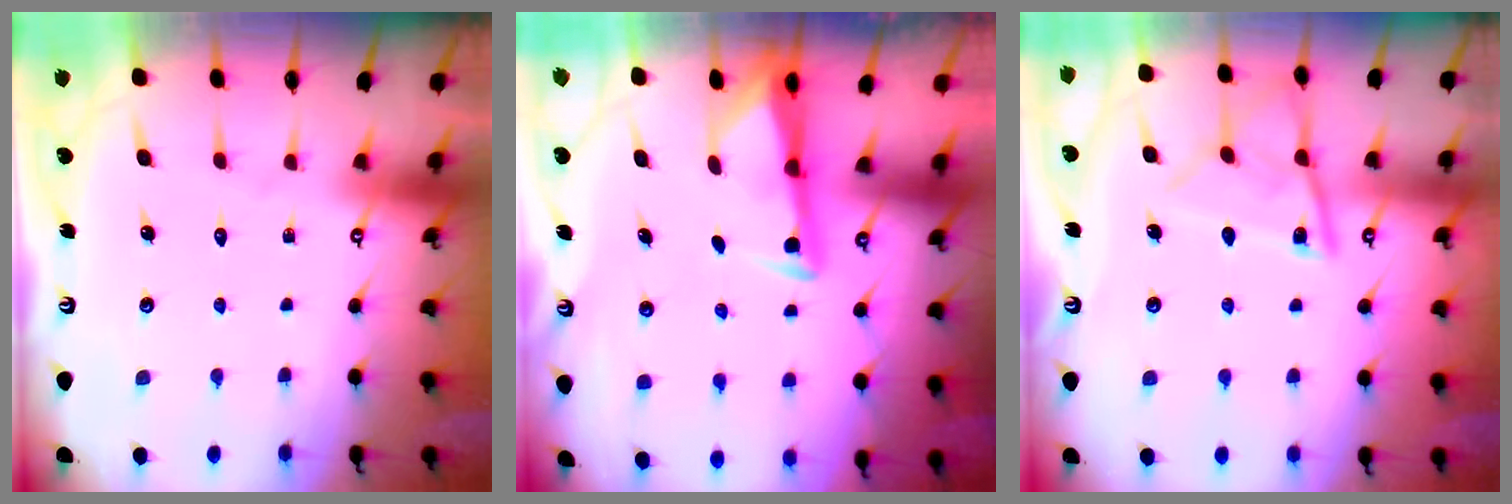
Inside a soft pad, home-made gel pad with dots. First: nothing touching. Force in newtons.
{"total": 3.2, "press": 3.2, "slide": 0.4}
{"total": 12.7, "press": 12.6, "slide": 1.3}